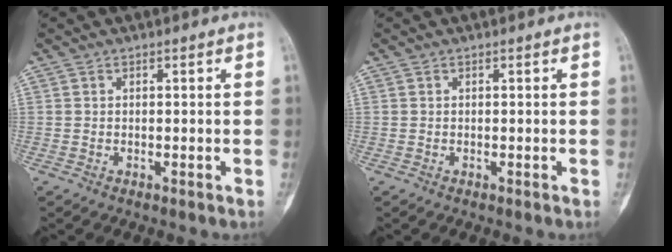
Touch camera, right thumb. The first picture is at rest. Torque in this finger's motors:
{"motor_torque": [-0.27, 0.14, -0.04, -0.03, 0.00]}